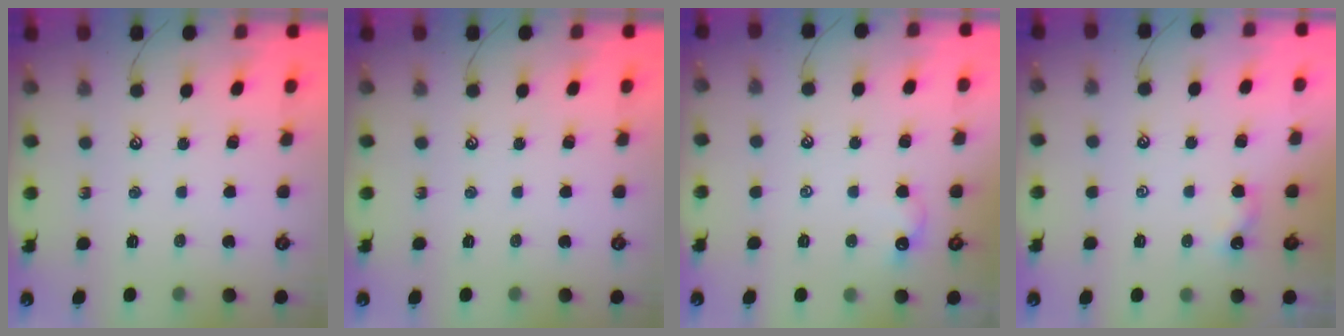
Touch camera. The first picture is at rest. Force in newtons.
{"total": 0.0}
{"total": 1.7, "press": 1.6, "slide": 0.4}
{"total": 1.2, "press": 1.1, "slide": 0.3}